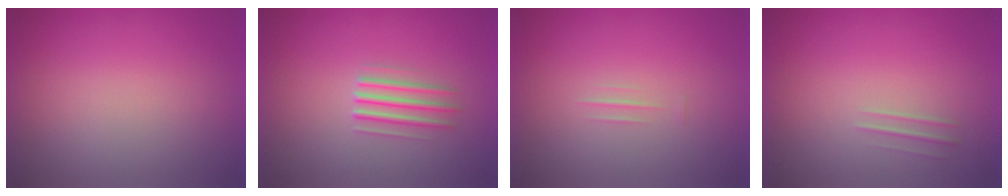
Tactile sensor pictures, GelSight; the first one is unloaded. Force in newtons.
{"total": 2.7}
{"total": 1.3}
{"total": 1.5}